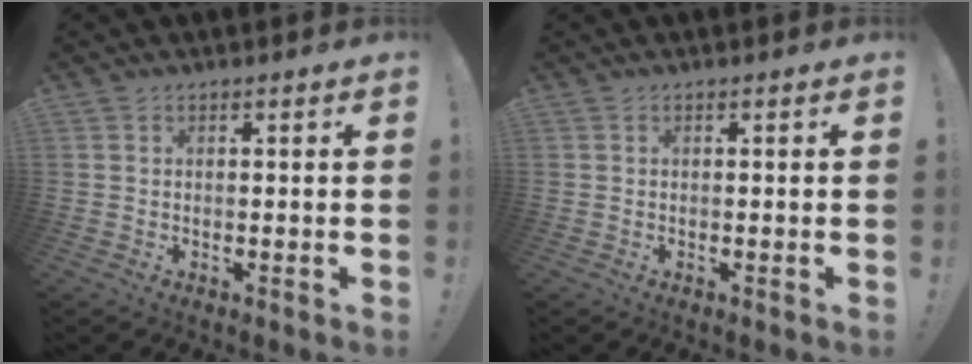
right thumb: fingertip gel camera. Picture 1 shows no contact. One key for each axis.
{"total": 0.0}